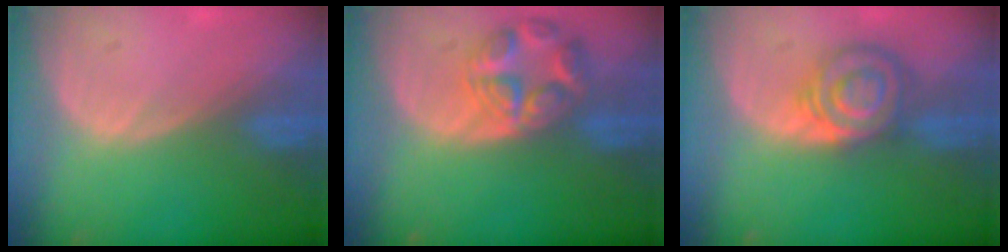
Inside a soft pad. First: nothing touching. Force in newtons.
{"total": 7.9, "press": 7.0, "slide": 3.6}
{"total": 6.6, "press": 6.6, "slide": 0.2}